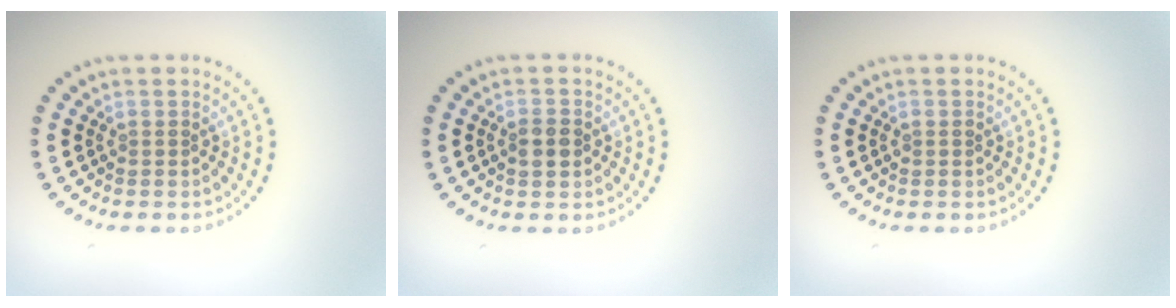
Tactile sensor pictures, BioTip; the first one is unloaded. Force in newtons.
{"total": 1.8, "press": 1.7, "slide": 0.3}
{"total": 0.6, "press": 0.6, "slide": 0.1}